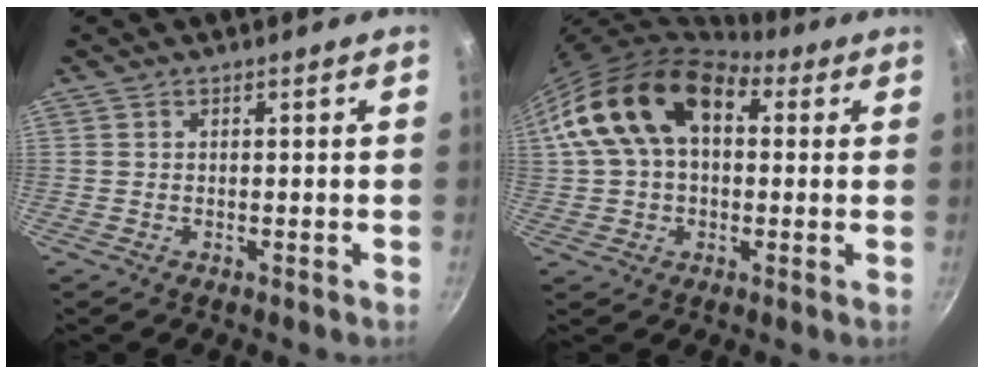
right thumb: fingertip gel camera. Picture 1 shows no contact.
{"total": 16.1, "force": [3.9, 10.6, 11.5], "torque": [-0.180, 0.027, 0.056]}